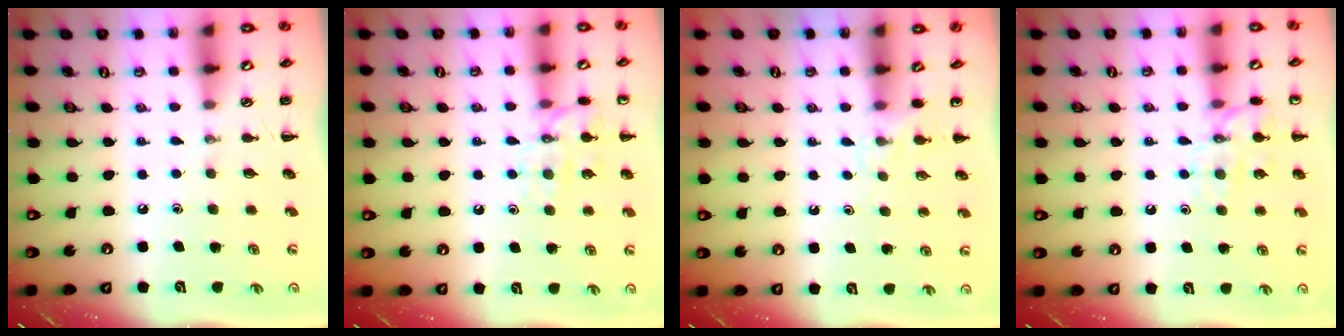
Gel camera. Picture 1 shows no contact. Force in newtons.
{"total": 12.0, "press": 11.9, "slide": 0.8}
{"total": 4.6, "press": 4.3, "slide": 1.6}
{"total": 12.0, "press": 11.9, "slide": 0.8}